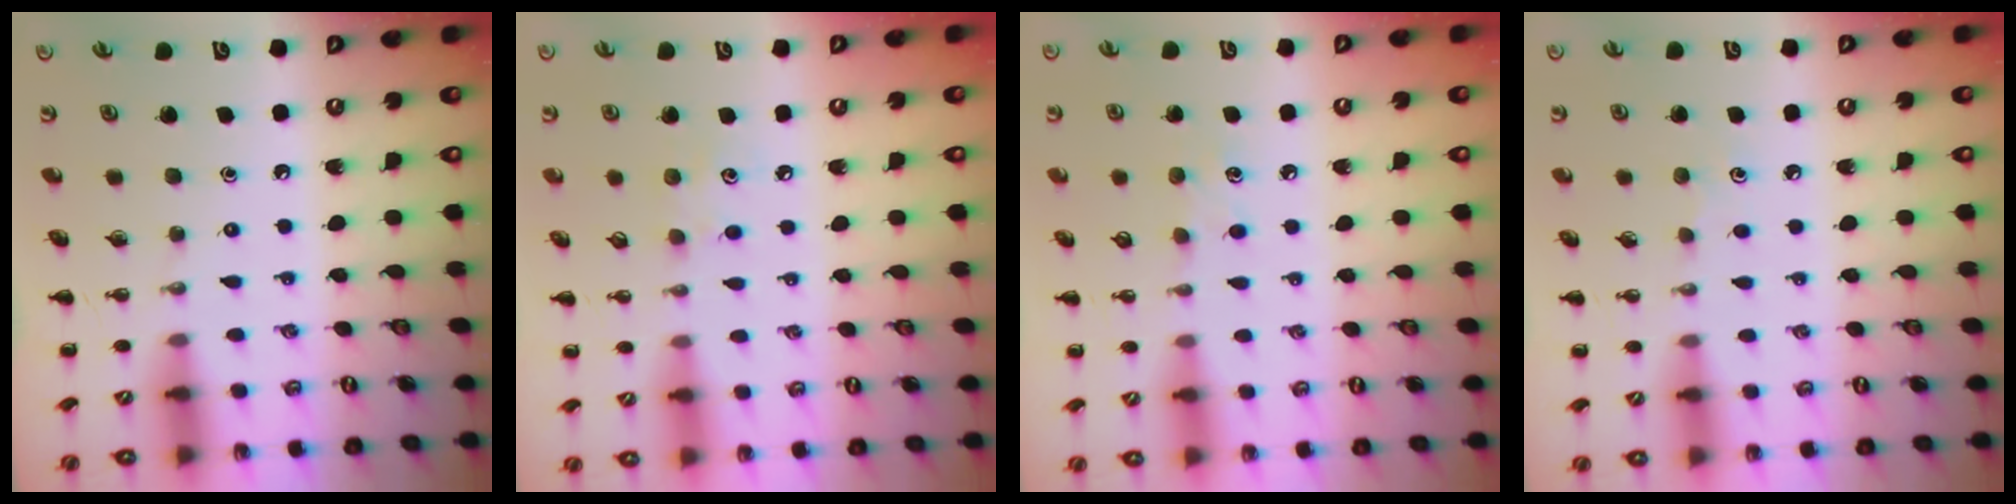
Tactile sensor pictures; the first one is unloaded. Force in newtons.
{"total": 4.9, "press": 4.7, "slide": 1.0}
{"total": 5.5, "press": 5.3, "slide": 1.5}
{"total": 3.7, "press": 3.5, "slide": 1.2}